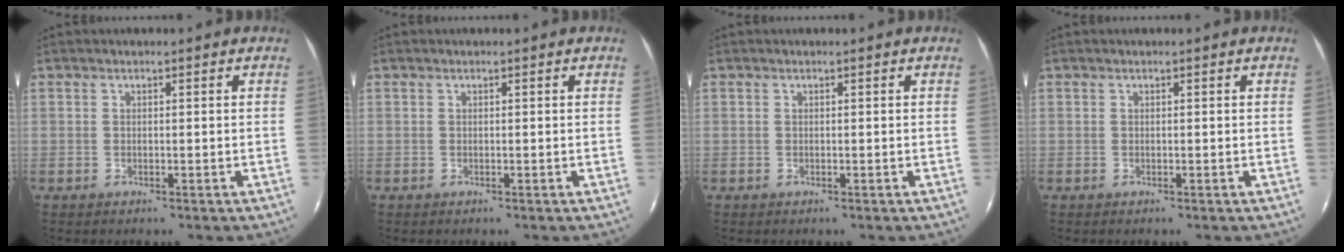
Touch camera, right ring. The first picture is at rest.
{"total": 0.0}
{"total": 0.0}
{"total": 0.0}